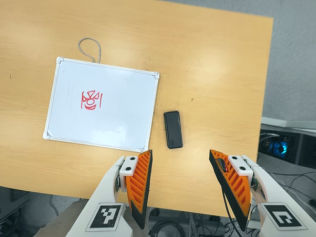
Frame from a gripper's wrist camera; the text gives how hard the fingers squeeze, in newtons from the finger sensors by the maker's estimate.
{"total": 0.0}